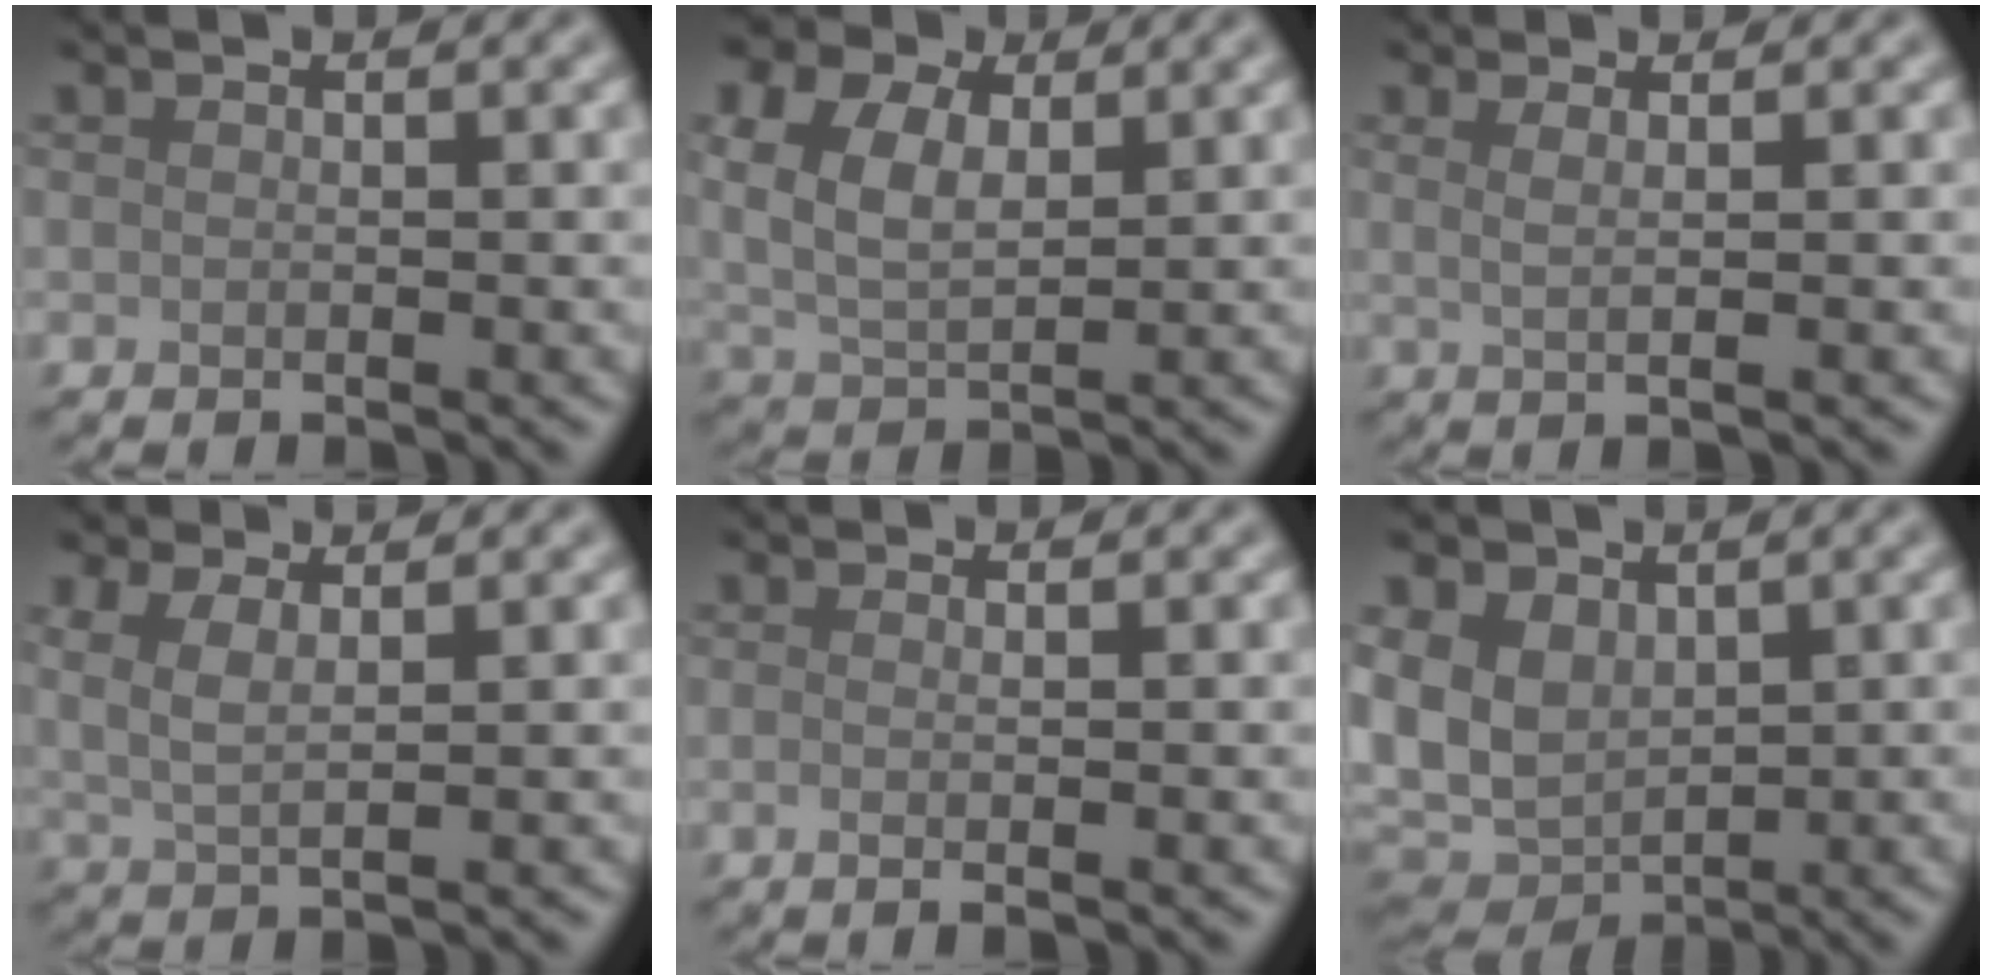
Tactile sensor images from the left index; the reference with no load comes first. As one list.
[{"total": 6.4, "force": [2.5, 3.9, 4.5], "torque": [-0.099, 0.016, 0.036]}, {"total": 2.5, "force": [1.0, 1.0, 2.0], "torque": [-0.028, -0.002, -0.008]}, {"total": 2.8, "force": [1.3, 0.9, 2.3], "torque": [-0.048, -0.002, 0.026]}, {"total": 1.8, "force": [-0.1, 0.6, 1.7], "torque": [-0.021, -0.004, -0.015]}, {"total": 6.3, "force": [1.2, 4.6, 4.1], "torque": [-0.103, -0.005, 0.018]}]